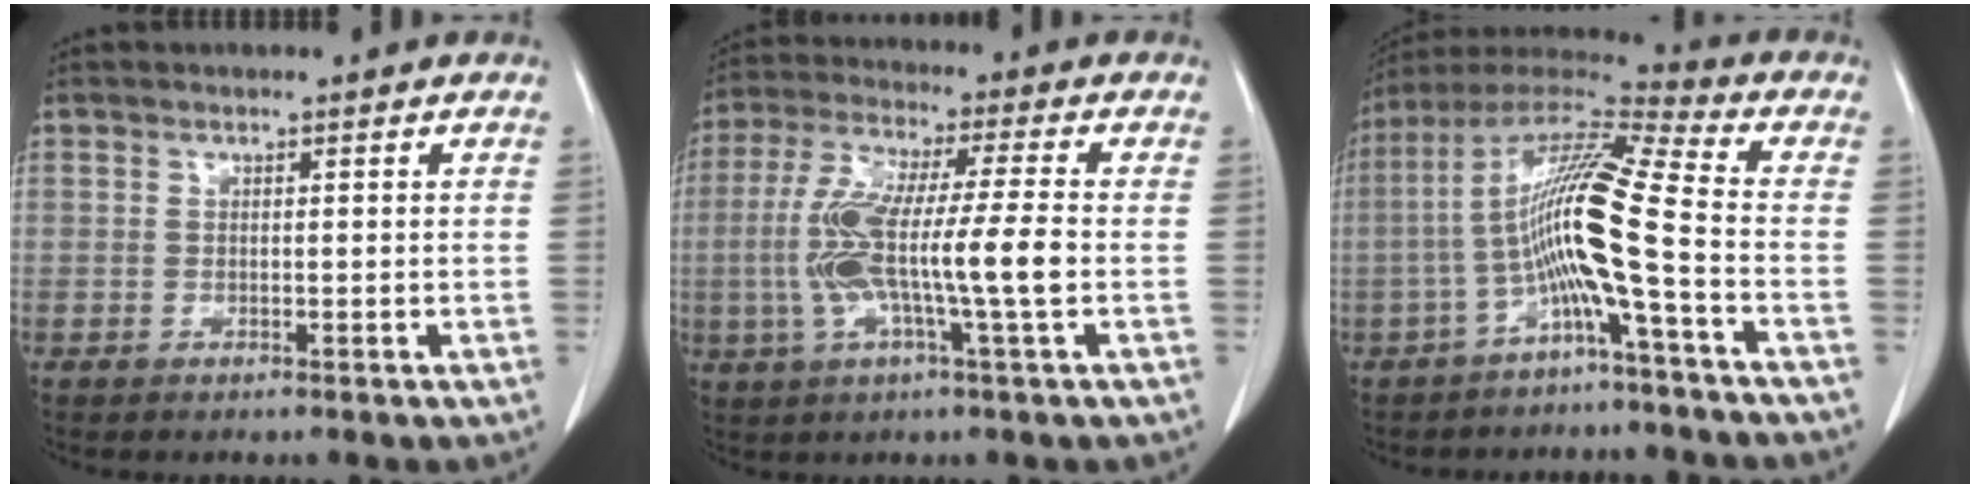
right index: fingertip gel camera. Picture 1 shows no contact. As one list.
[{"total": 12.4, "force": [-1.8, 0.3, 12.2], "torque": [-0.247, 0.006, -0.039]}, {"total": 12.8, "force": [-3.3, -1.0, 12.3], "torque": [-0.235, 0.023, -0.072]}]